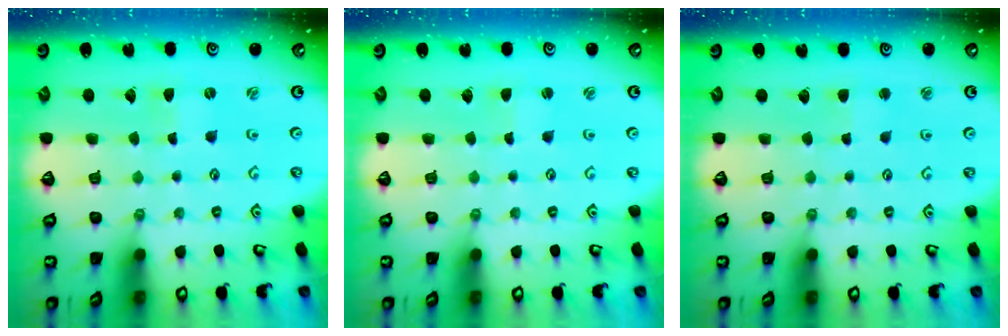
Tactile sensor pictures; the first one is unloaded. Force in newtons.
{"total": 1.8, "press": 1.8, "slide": 0.3}
{"total": 2.5, "press": 2.5, "slide": 0.3}